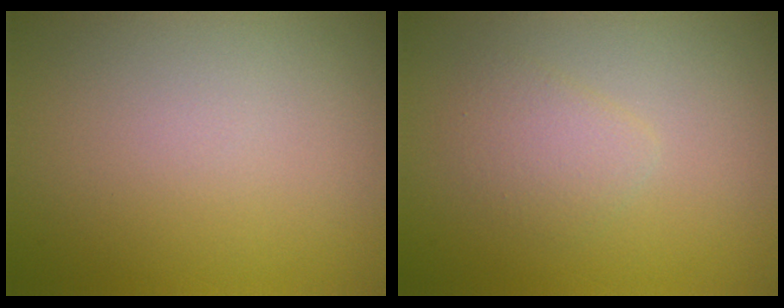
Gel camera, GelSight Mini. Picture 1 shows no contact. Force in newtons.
{"total": 1.9, "press": 1.9, "slide": 0.1}